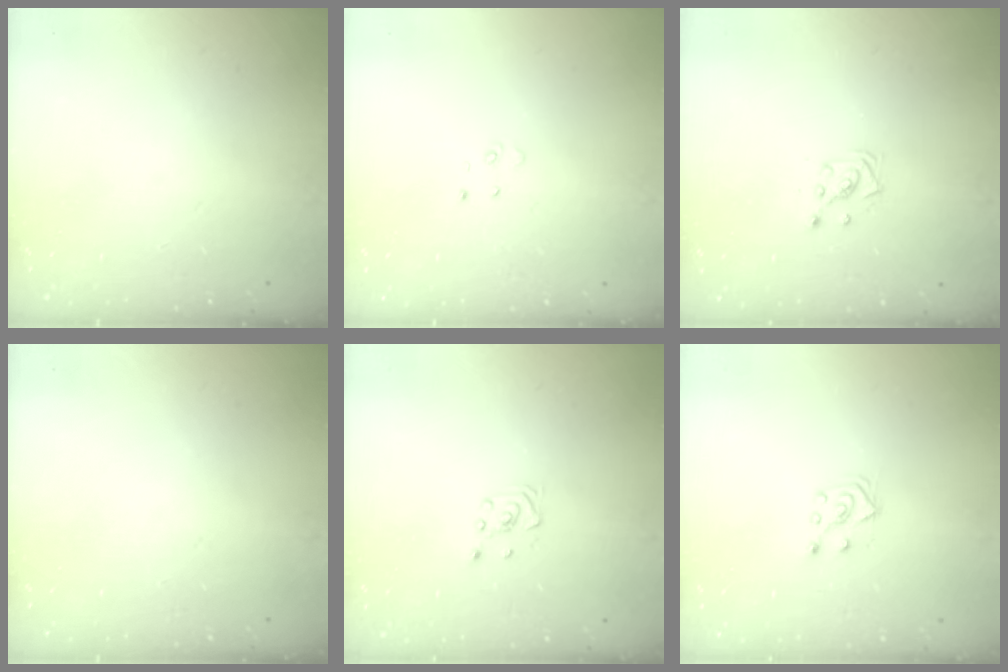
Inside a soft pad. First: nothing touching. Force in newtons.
{"total": 2.6, "press": 2.6, "slide": 0.2}
{"total": 3.3, "press": 3.2, "slide": 0.5}
{"total": 0.0}
{"total": 2.6, "press": 2.4, "slide": 1.0}
{"total": 5.7, "press": 5.7, "slide": 0.8}